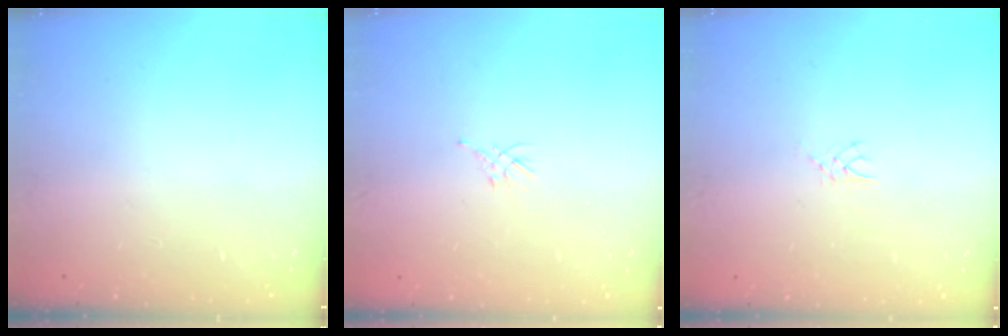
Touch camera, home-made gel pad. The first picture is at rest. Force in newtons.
{"total": 2.0, "press": 1.9, "slide": 0.7}
{"total": 2.7, "press": 2.7, "slide": 0.4}